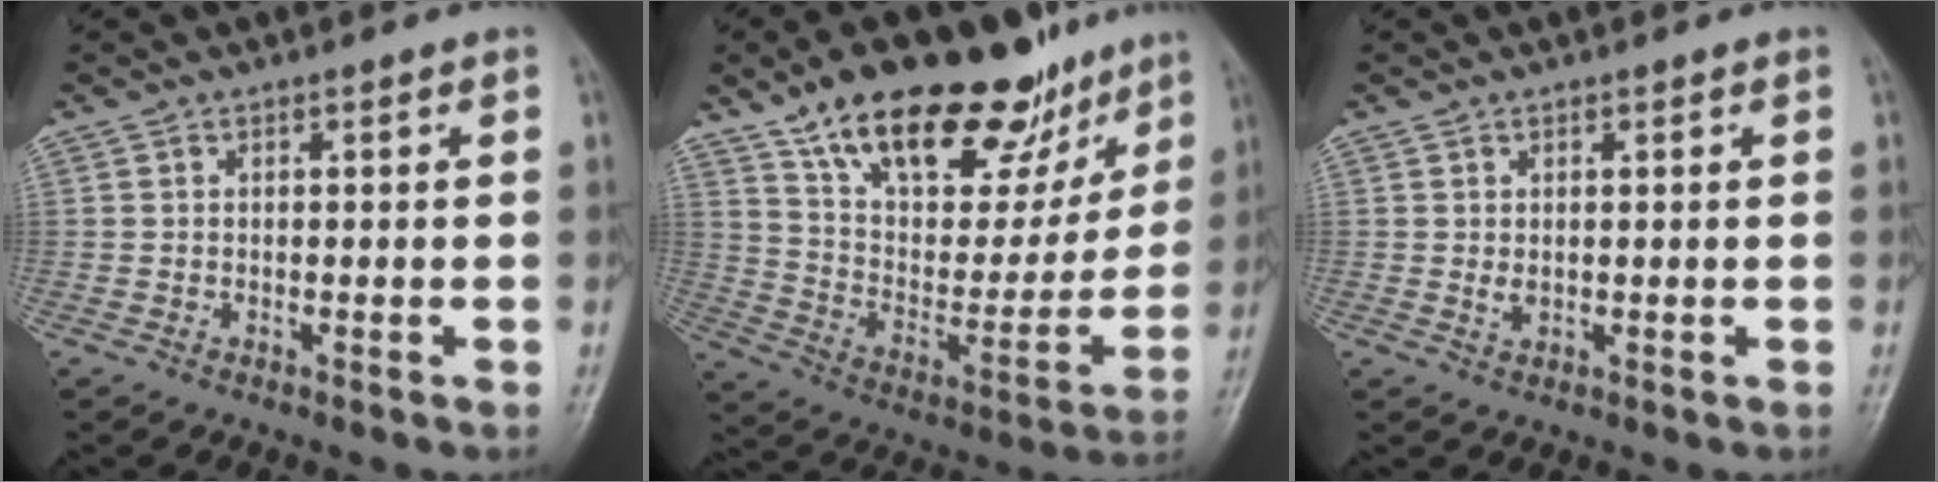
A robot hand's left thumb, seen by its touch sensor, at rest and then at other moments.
{"total": 28.4, "force": [18.3, 13.2, 17.3], "torque": [-0.222, -0.043, 0.295]}
{"total": 1.6, "force": [0.4, 1.0, 1.1], "torque": [-0.017, -0.005, 0.011]}